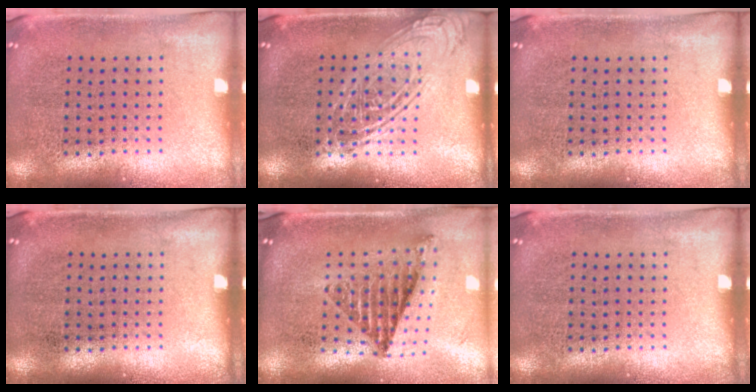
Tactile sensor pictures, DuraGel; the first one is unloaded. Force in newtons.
{"total": 2.5, "press": 2.5, "slide": 0.2}
{"total": 0.0}
{"total": 0.0}
{"total": 1.3, "press": 1.2, "slide": 0.6}
{"total": 0.0}